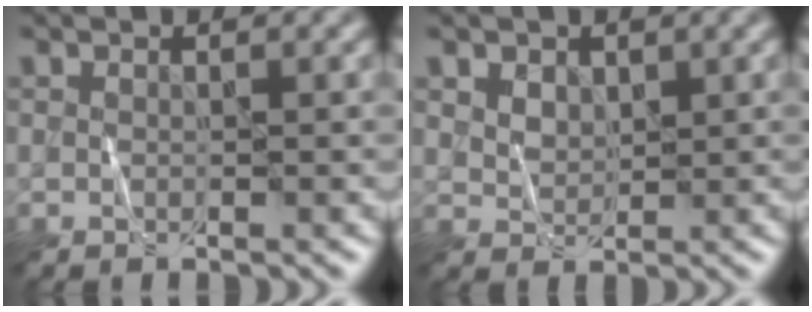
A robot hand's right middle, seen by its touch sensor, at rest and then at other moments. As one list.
[{"total": 2.4, "force": [1.6, 1.5, 0.9], "torque": [-0.023, 0.000, 0.033]}]